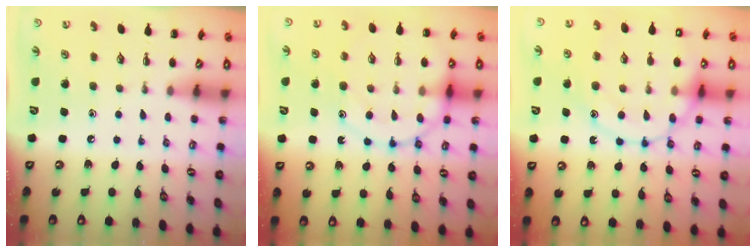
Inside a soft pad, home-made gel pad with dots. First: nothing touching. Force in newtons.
{"total": 15.7, "press": 15.6, "slide": 1.6}
{"total": 17.8, "press": 17.7, "slide": 1.4}